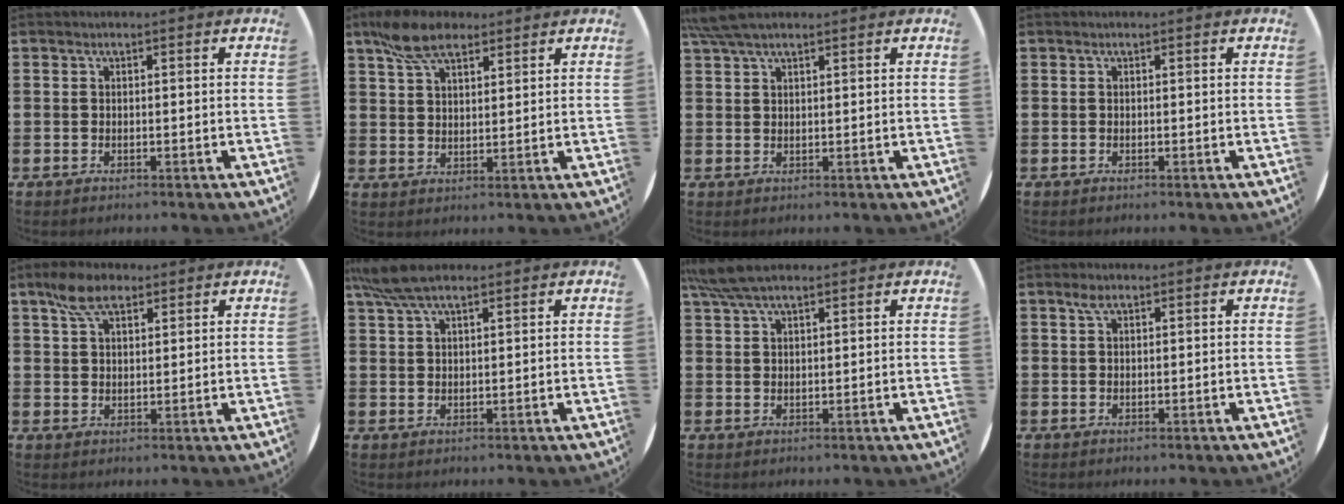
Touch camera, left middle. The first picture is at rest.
{"total": 7.3, "force": [5.4, 3.1, 3.8], "torque": [-0.090, 0.000, 0.100]}
{"total": 4.2, "force": [3.3, 1.0, 2.3], "torque": [-0.053, 0.003, 0.062]}
{"total": 0.0}
{"total": 5.7, "force": [3.9, 2.7, 3.1], "torque": [-0.063, 0.002, 0.072]}
{"total": 5.8, "force": [4.5, 1.6, 3.4], "torque": [-0.077, 0.001, 0.083]}
{"total": 5.4, "force": [4.4, 1.2, 2.9], "torque": [-0.068, -0.001, 0.080]}
{"total": 1.6, "force": [0.9, 0.7, 1.1], "torque": [-0.016, 0.001, 0.014]}